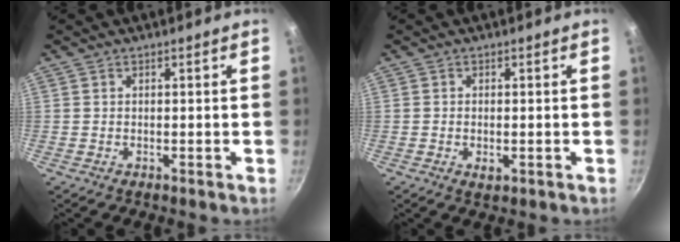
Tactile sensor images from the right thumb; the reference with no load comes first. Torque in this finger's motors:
{"motor_torque": [-0.38, 0.09, -0.09, 0.41, -0.01]}